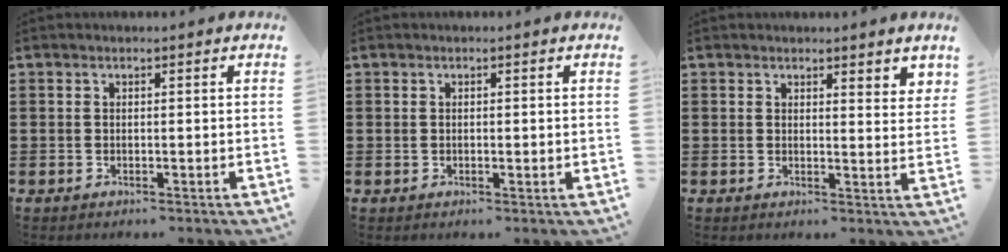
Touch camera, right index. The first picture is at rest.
{"total": 0.5, "force": [0.1, 0.2, 0.5], "torque": [-0.011, -0.001, 0.002]}
{"total": 1.9, "force": [1.8, 0.3, 0.2], "torque": [0.000, 0.002, 0.034]}